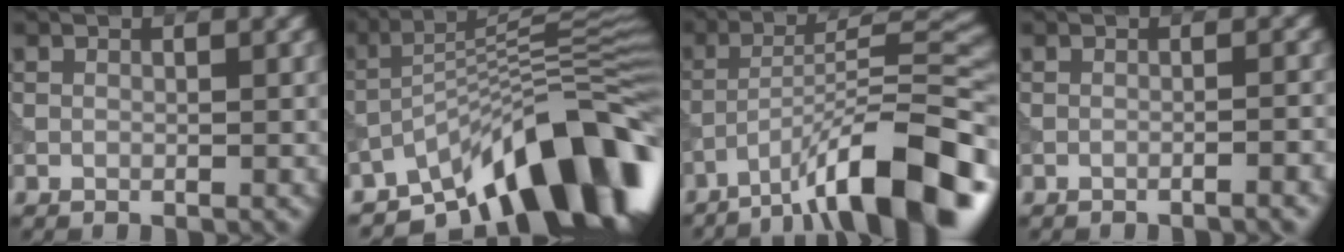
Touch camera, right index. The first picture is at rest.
{"total": 13.9, "force": [-8.8, 4.5, 9.7], "torque": [-0.120, 0.024, -0.157]}
{"total": 14.1, "force": [-8.8, 3.1, 10.5], "torque": [-0.161, 0.017, -0.147]}
{"total": 2.4, "force": [-1.2, 0.6, 2.0], "torque": [-0.020, 0.014, -0.027]}